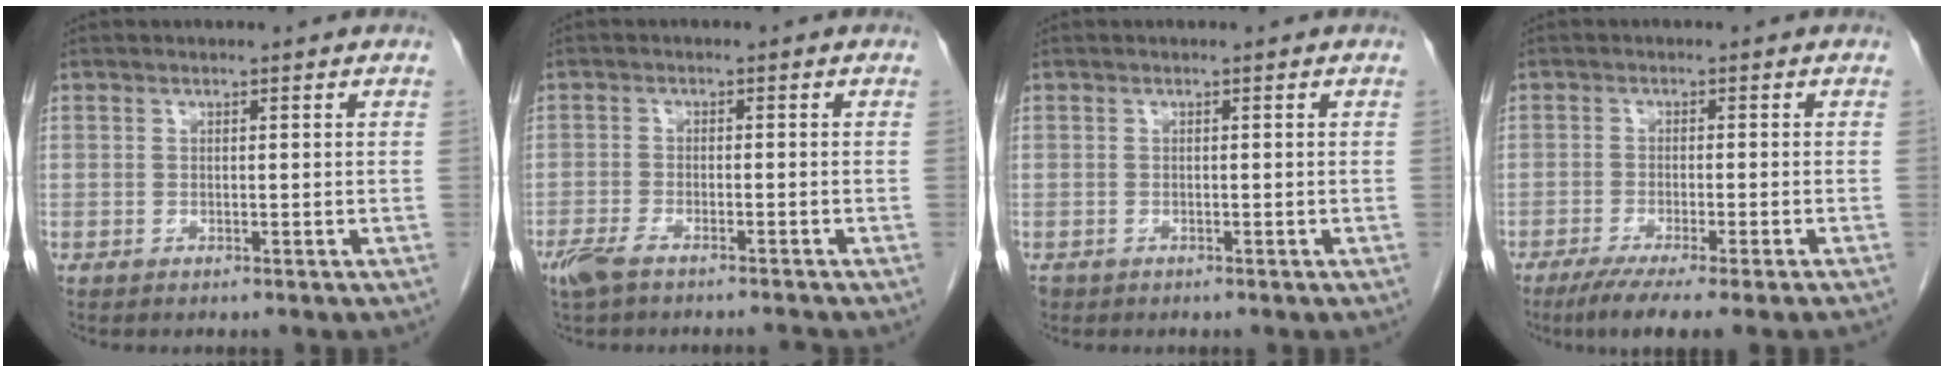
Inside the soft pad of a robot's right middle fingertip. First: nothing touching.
{"total": 4.9, "force": [-4.1, 0.6, 2.5], "torque": [-0.049, -0.010, -0.076]}
{"total": 0.8, "force": [-0.6, 0.6, 0.1], "torque": [-0.010, 0.001, -0.008]}
{"total": 8.5, "force": [-6.5, -0.5, 5.4], "torque": [-0.071, -0.022, -0.099]}